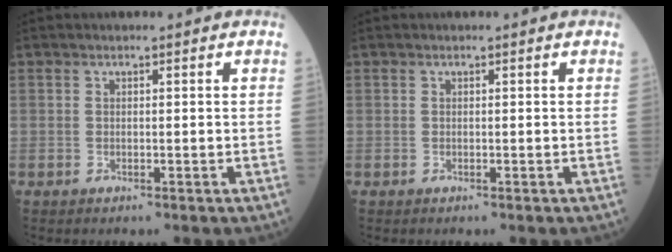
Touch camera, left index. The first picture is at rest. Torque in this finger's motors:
{"motor_torque": [0.00, 0.00, 0.00, 0.00]}